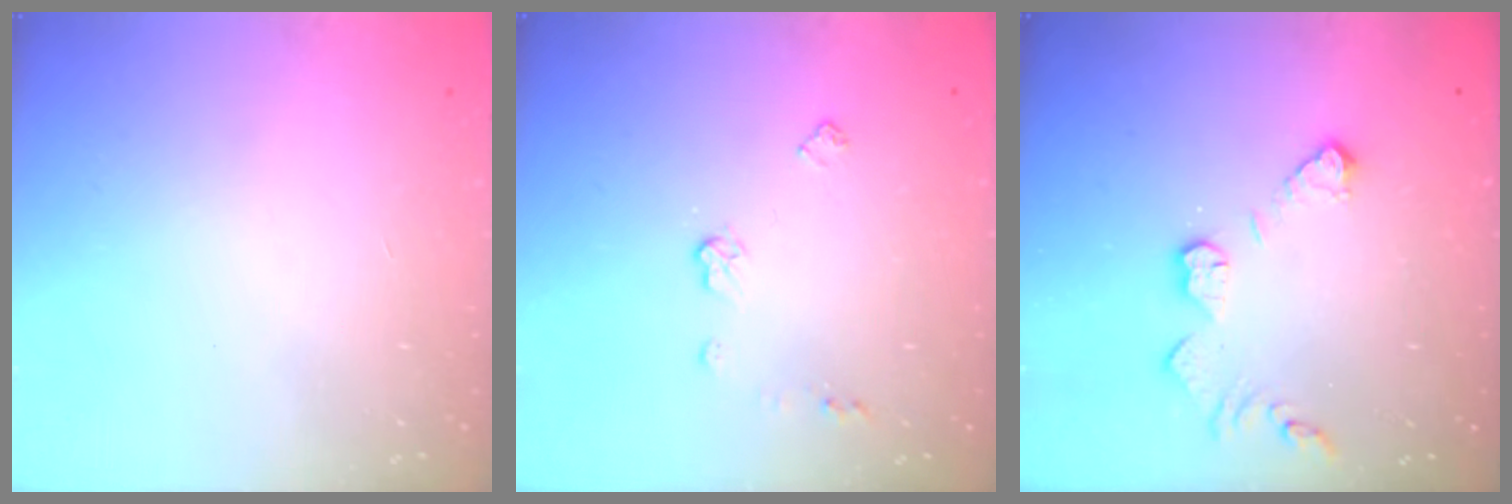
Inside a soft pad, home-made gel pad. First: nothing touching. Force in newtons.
{"total": 5.3, "press": 5.3, "slide": 0.6}
{"total": 10.1, "press": 10.1, "slide": 0.6}